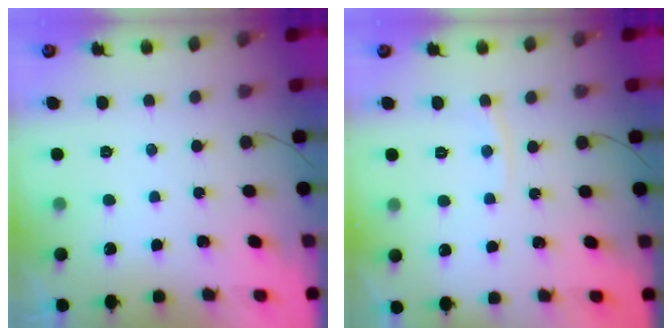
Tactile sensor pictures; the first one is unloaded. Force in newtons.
{"total": 3.9, "press": 3.9, "slide": 0.5}